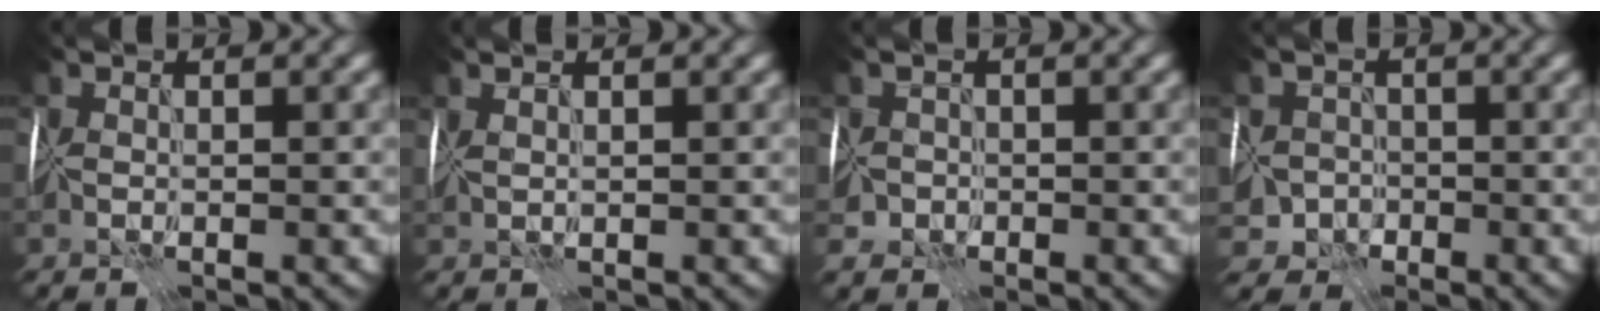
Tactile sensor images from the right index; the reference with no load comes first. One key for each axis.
{"total": 1.5, "fx": 1.3, "fy": 0.4, "fz": 0.8, "tx": -0.013, "ty": 0.009, "tz": 0.013}
{"total": 2.3, "fx": -1.0, "fy": 2.0, "fz": 0.4, "tx": 0.000, "ty": 0.007, "tz": -0.022}
{"total": 4.8, "fx": -2.3, "fy": 4.1, "fz": 1.1, "tx": 0.006, "ty": -0.005, "tz": -0.045}